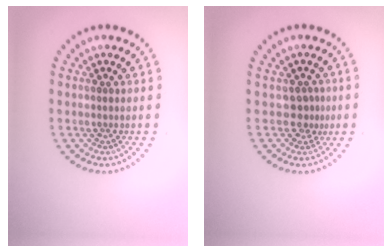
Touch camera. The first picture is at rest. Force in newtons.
{"total": 1.8, "press": 1.3, "slide": 1.3}